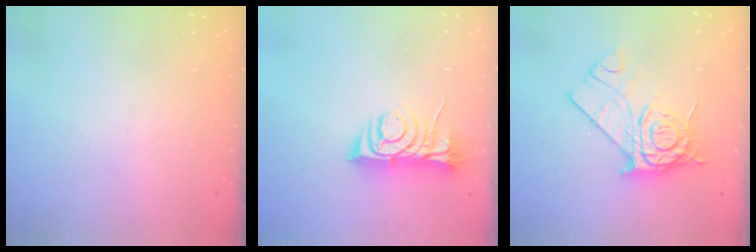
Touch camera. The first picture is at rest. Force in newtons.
{"total": 8.0, "press": 8.0, "slide": 0.9}
{"total": 14.2, "press": 14.1, "slide": 1.1}